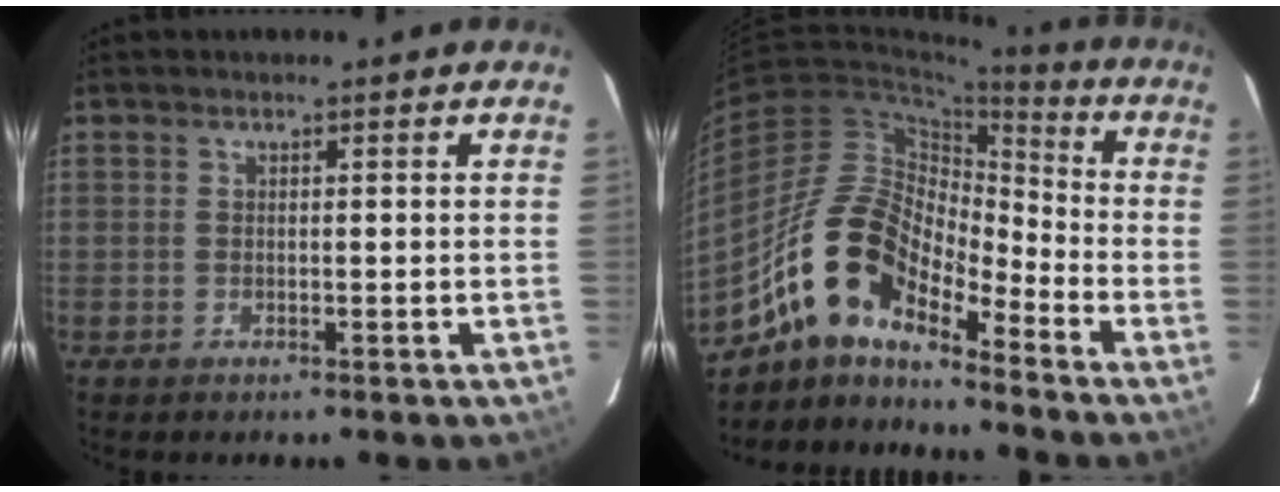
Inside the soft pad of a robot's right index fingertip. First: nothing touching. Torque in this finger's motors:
{"motor_torque": [1.12, -1.02, 1.06, 0.19]}